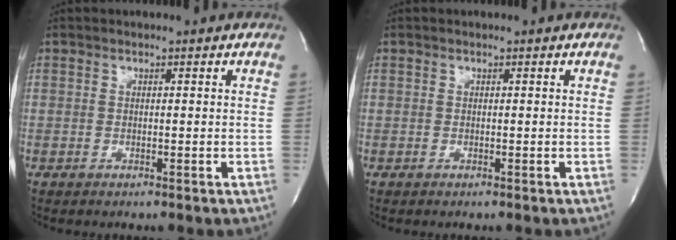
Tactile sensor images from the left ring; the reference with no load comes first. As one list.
[{"total": 0.0}]